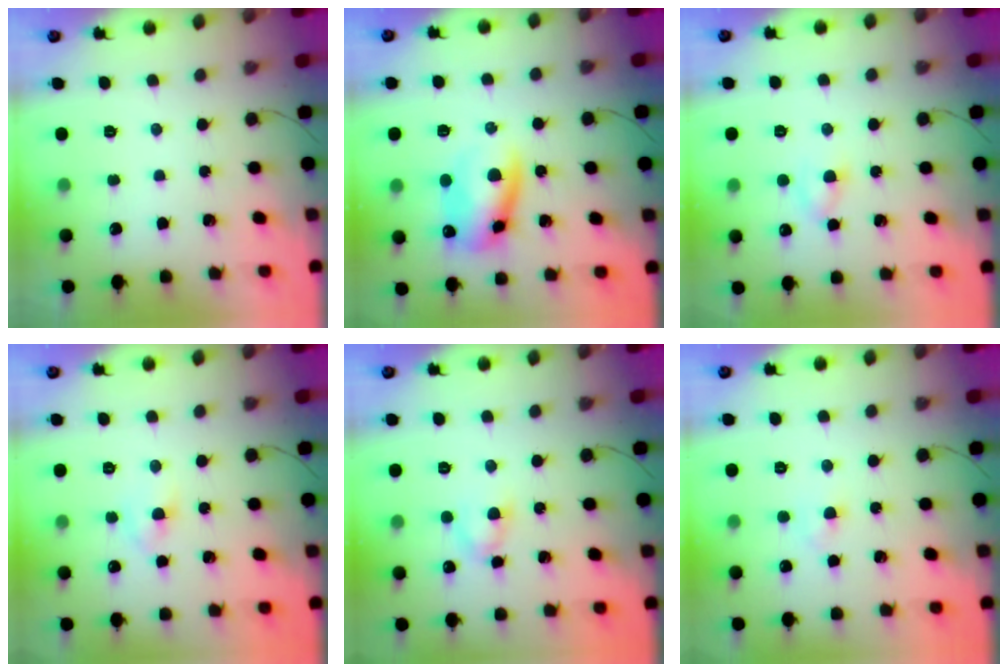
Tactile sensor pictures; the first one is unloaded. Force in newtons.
{"total": 10.9, "press": 10.8, "slide": 1.4}
{"total": 2.9, "press": 2.6, "slide": 1.3}
{"total": 4.8, "press": 4.6, "slide": 1.5}
{"total": 3.5, "press": 3.3, "slide": 1.2}
{"total": 2.8, "press": 2.6, "slide": 1.0}